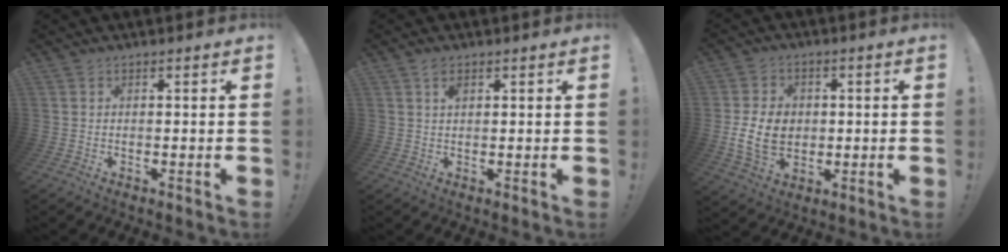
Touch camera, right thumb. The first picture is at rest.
{"total": 2.2, "force": [1.2, 1.1, 1.5], "torque": [-0.025, -0.001, 0.019]}
{"total": 11.8, "force": [-0.7, 9.0, 7.6], "torque": [-0.135, -0.001, -0.008]}